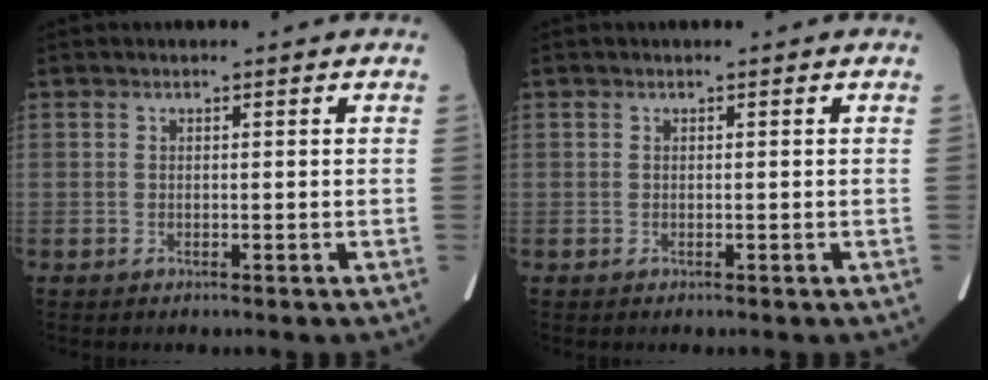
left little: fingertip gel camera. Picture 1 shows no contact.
{"total": 0.0}